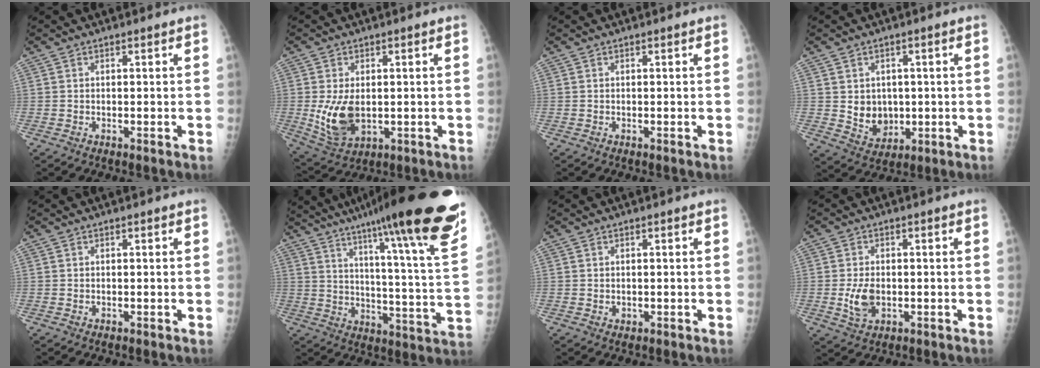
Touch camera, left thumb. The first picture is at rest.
{"total": 8.9, "force": [-0.7, 5.6, 7.0], "torque": [-0.126, -0.012, 0.003]}
{"total": 0.0}
{"total": 6.7, "force": [0.1, 5.7, 3.7], "torque": [-0.026, -0.008, 0.020]}
{"total": 0.0}
{"total": 29.0, "force": [20.6, 1.7, 20.3], "torque": [-0.284, -0.096, 0.292]}
{"total": 0.6, "force": [-0.1, 0.6, 0.2], "torque": [-0.002, 0.000, 0.002]}
{"total": 5.0, "force": [-1.0, 3.2, 3.8], "torque": [-0.071, -0.002, -0.012]}